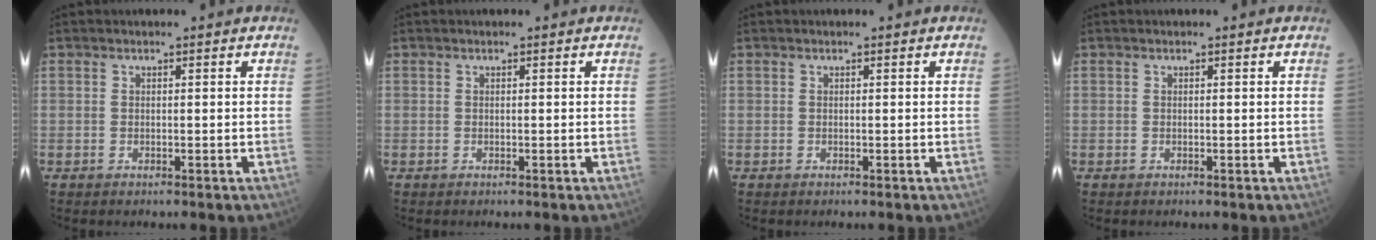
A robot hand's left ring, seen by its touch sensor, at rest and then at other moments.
{"total": 0.0}
{"total": 0.0}
{"total": 0.0}